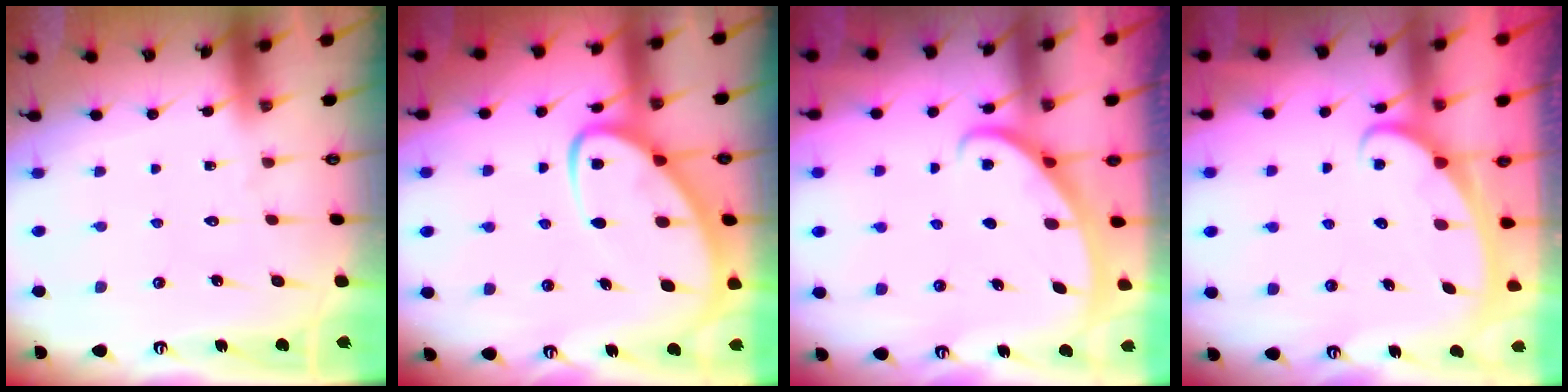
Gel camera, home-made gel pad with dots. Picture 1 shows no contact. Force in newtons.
{"total": 8.3, "press": 8.2, "slide": 0.9}
{"total": 3.1, "press": 3.1, "slide": 0.1}
{"total": 2.5, "press": 2.5, "slide": 0.3}